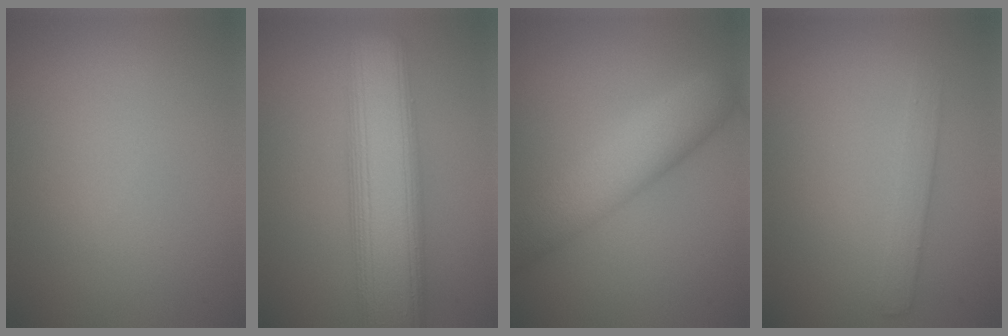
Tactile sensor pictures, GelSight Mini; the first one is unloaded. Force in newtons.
{"total": 9.6, "press": 9.6, "slide": 0.2}
{"total": 6.9, "press": 6.9, "slide": 0.3}
{"total": 2.0, "press": 2.0, "slide": 0.0}